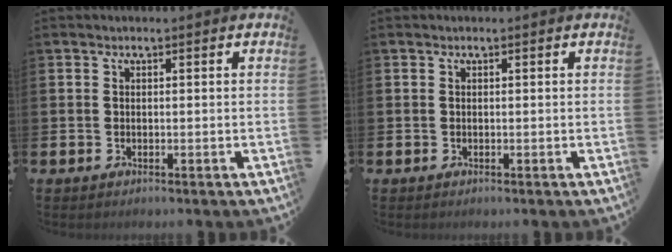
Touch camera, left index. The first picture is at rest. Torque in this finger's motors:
{"motor_torque": [-0.01, 0.01, 0.04, 0.00]}